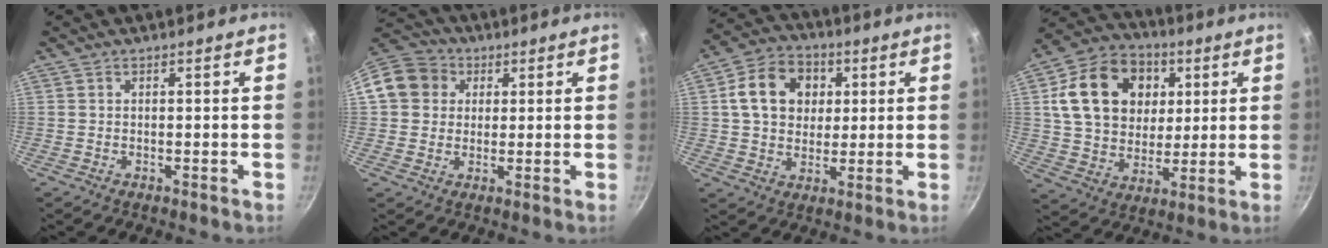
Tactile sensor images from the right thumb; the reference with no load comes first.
{"total": 12.2, "force": [2.9, 10.8, 4.9], "torque": [-0.084, 0.030, 0.039]}
{"total": 12.9, "force": [3.1, 10.2, 7.2], "torque": [-0.097, 0.011, 0.042]}
{"total": 20.2, "force": [5.2, 15.6, 11.7], "torque": [-0.178, 0.005, 0.089]}